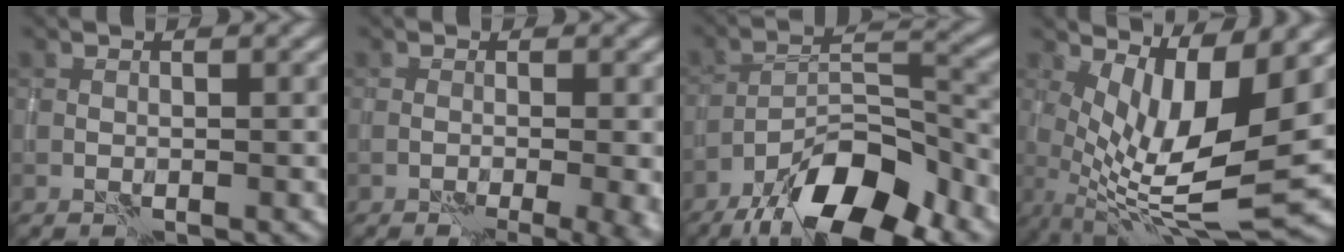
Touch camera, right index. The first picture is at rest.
{"total": 5.4, "force": [-2.1, 1.9, 4.6], "torque": [-0.037, 0.001, -0.024]}
{"total": 11.6, "force": [-8.1, 3.6, 7.4], "torque": [-0.117, 0.015, -0.146]}
{"total": 8.6, "force": [1.9, 2.1, 8.1], "torque": [-0.151, -0.007, 0.039]}